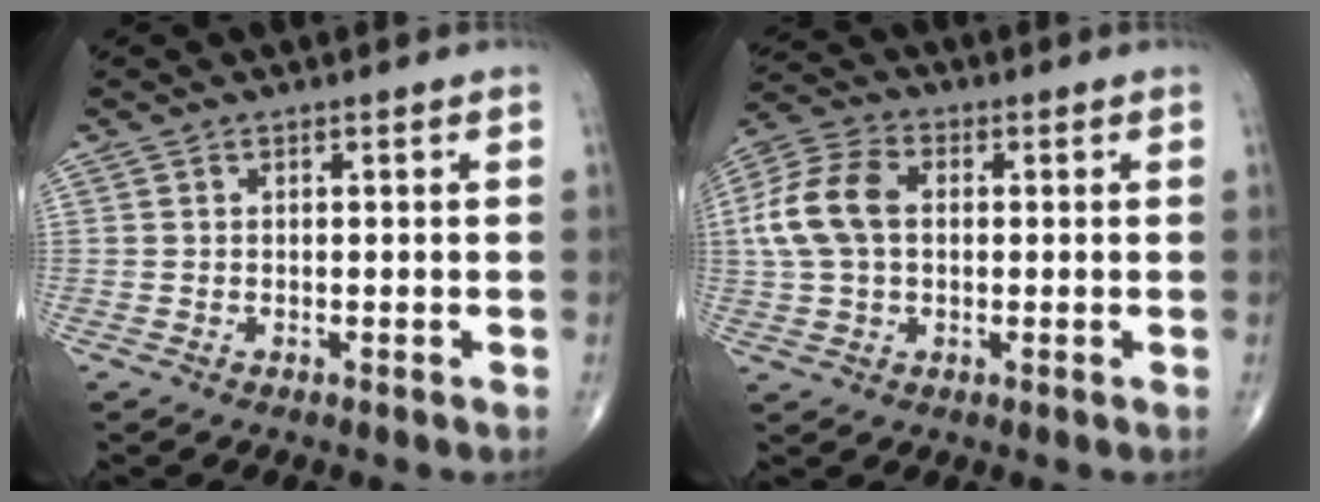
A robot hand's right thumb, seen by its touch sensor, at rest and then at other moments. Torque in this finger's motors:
{"motor_torque": [-0.77, 0.54, 0.74, -0.20, 0.18]}